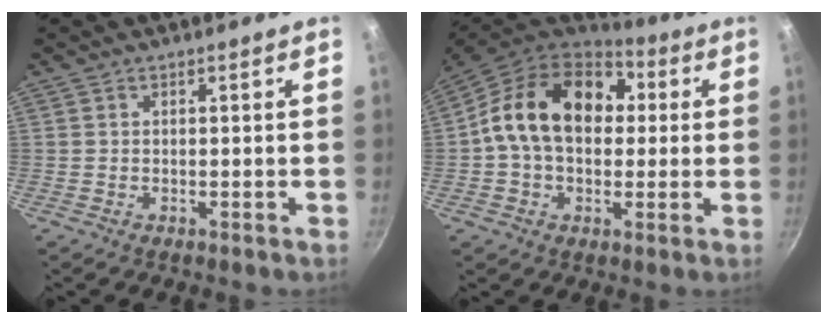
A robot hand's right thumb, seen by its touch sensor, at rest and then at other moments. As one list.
[{"total": 18.8, "force": [2.8, 13.5, 12.9], "torque": [-0.182, 0.031, 0.030]}]